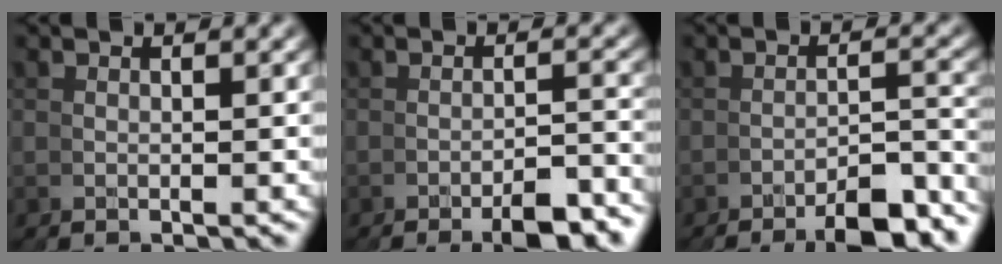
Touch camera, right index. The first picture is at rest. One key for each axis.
{"total": 4.1, "fx": -4.0, "fy": -0.2, "fz": 1.1, "tx": -0.003, "ty": 0.004, "tz": -0.064}
{"total": 5.9, "fx": -5.7, "fy": -0.2, "fz": 1.7, "tx": -0.007, "ty": 0.003, "tz": -0.087}